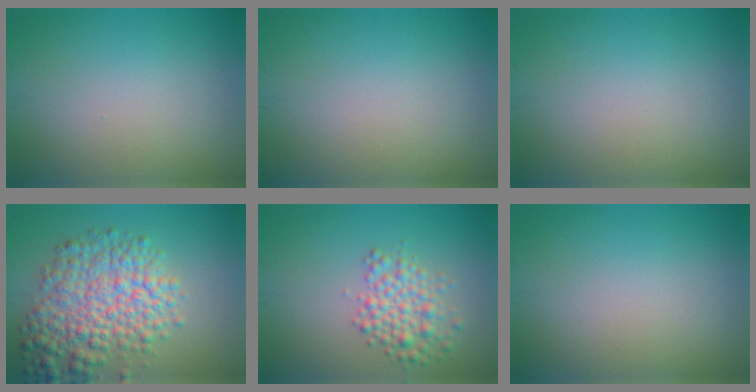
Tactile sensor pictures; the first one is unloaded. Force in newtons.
{"total": 0.0}
{"total": 0.0}
{"total": 7.3, "press": 7.3, "slide": 0.2}
{"total": 3.5, "press": 3.5, "slide": 0.1}
{"total": 0.0}